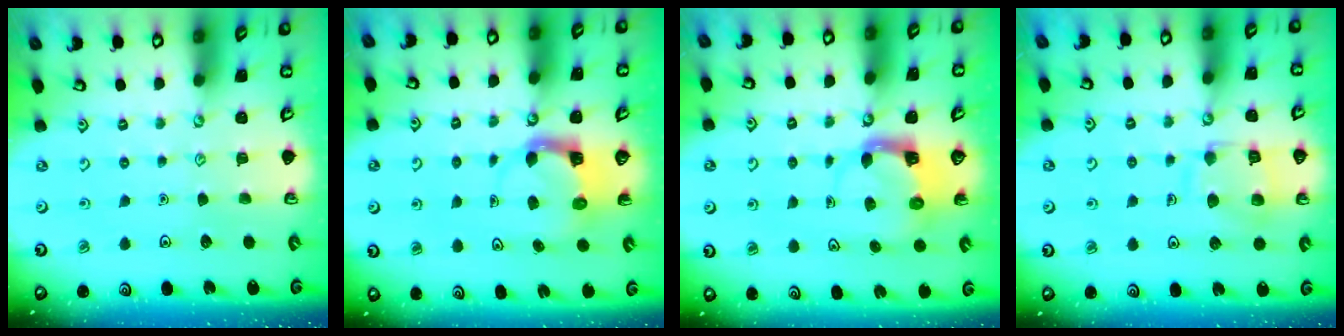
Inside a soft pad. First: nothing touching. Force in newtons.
{"total": 4.0, "press": 3.9, "slide": 0.4}
{"total": 3.9, "press": 3.9, "slide": 0.7}
{"total": 12.4, "press": 12.4, "slide": 1.2}